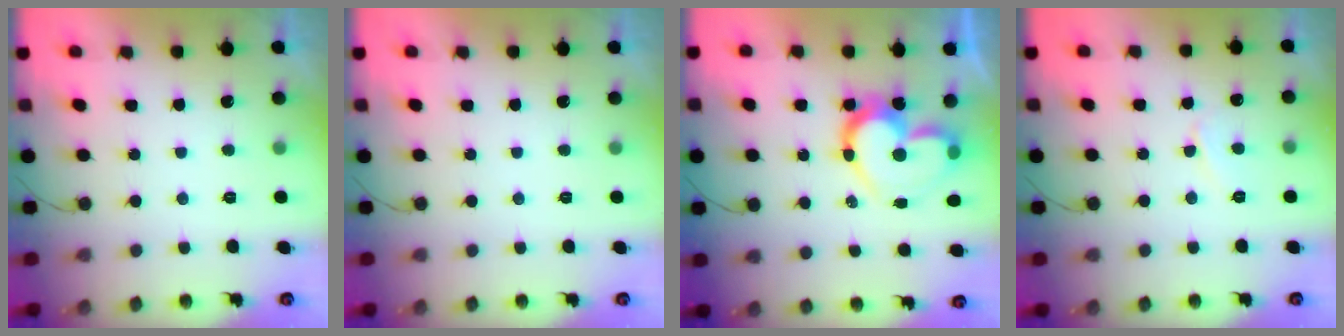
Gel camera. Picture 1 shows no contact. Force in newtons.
{"total": 0.0}
{"total": 16.5, "press": 16.5, "slide": 1.5}
{"total": 4.6, "press": 4.5, "slide": 0.6}